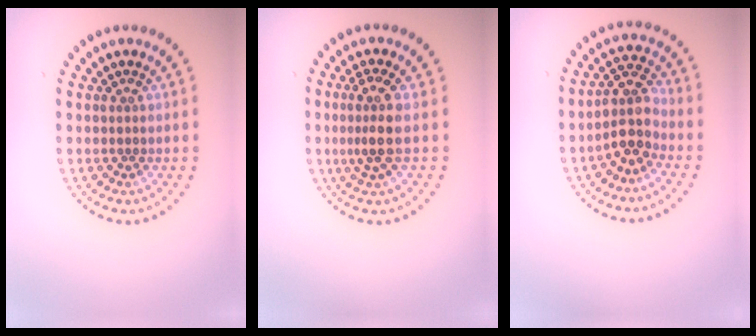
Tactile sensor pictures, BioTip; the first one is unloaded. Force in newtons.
{"total": 2.8, "press": 2.4, "slide": 1.5}
{"total": 3.4, "press": 2.8, "slide": 1.8}